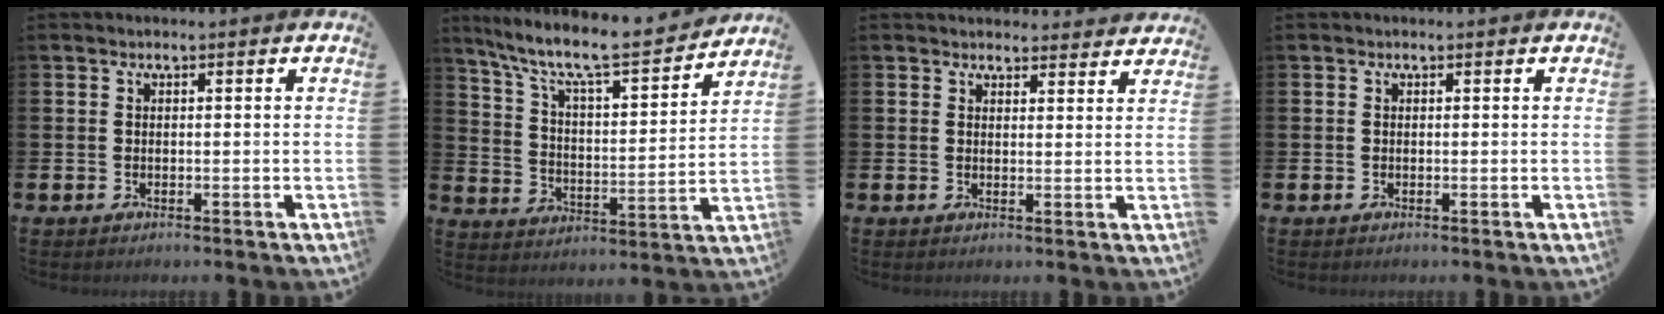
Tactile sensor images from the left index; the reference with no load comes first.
{"total": 9.5, "force": [8.3, 1.7, 4.2], "torque": [-0.114, -0.059, 0.137]}
{"total": 3.1, "force": [3.0, 0.7, -0.1], "torque": [0.006, -0.018, 0.053]}
{"total": 0.0}